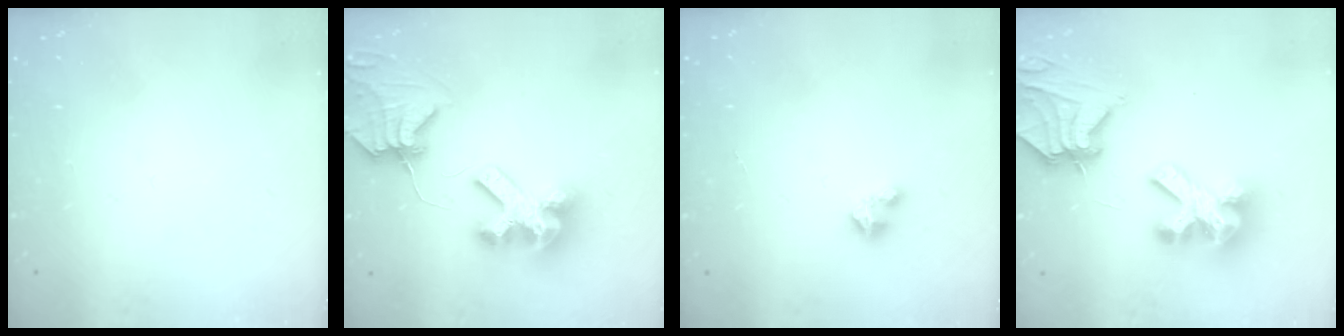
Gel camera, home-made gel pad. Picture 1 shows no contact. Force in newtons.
{"total": 11.3, "press": 11.2, "slide": 1.3}
{"total": 1.5, "press": 1.5, "slide": 0.2}
{"total": 14.5, "press": 14.3, "slide": 1.8}